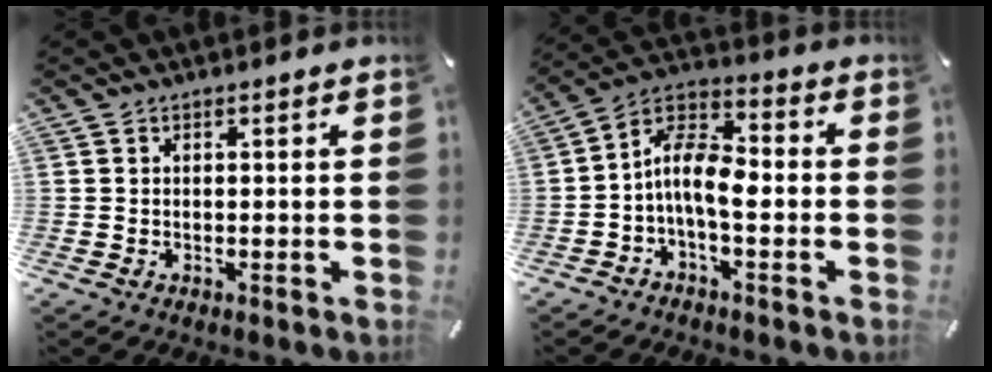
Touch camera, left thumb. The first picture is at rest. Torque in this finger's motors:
{"motor_torque": [-0.15, 1.02, 0.91, 0.71, 0.14]}